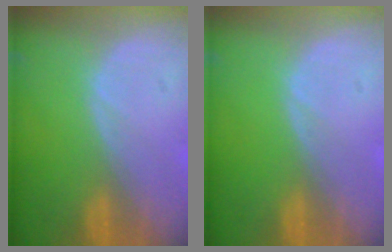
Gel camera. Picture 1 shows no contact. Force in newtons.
{"total": 0.0}